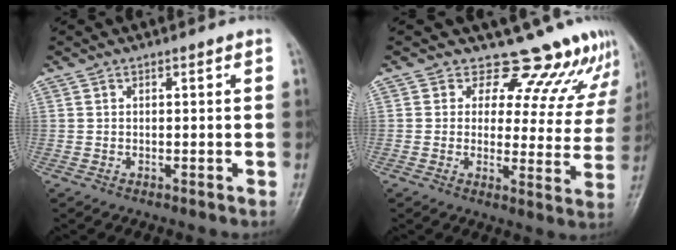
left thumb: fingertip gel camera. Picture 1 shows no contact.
{"total": 13.5, "force": [11.9, 5.8, 2.6], "torque": [0.022, -0.079, 0.120]}